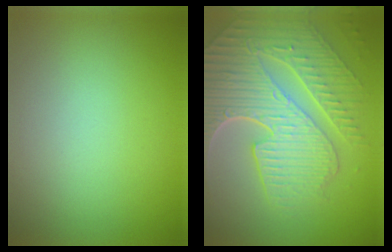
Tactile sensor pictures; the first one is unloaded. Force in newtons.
{"total": 9.7, "press": 6.6, "slide": 7.0}